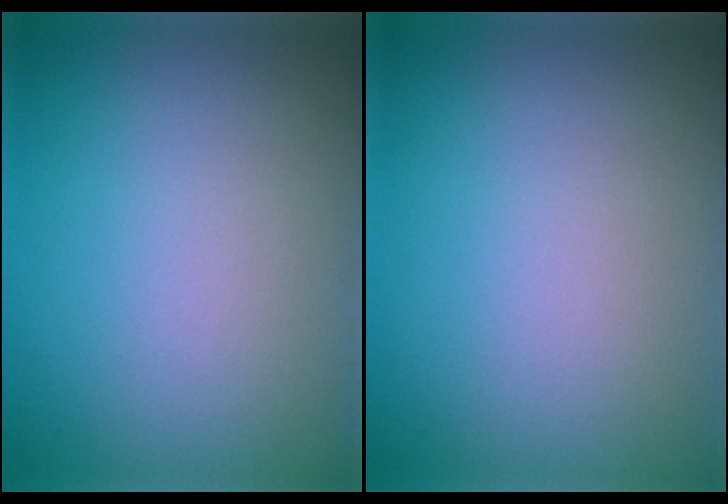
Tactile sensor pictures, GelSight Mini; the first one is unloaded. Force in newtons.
{"total": 0.0}